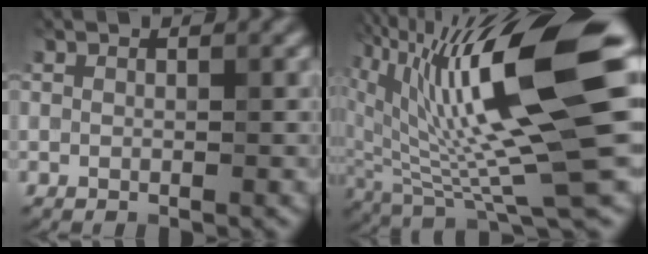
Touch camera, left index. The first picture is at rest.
{"total": 16.8, "force": [4.2, 4.1, 15.7], "torque": [-0.269, -0.003, 0.077]}